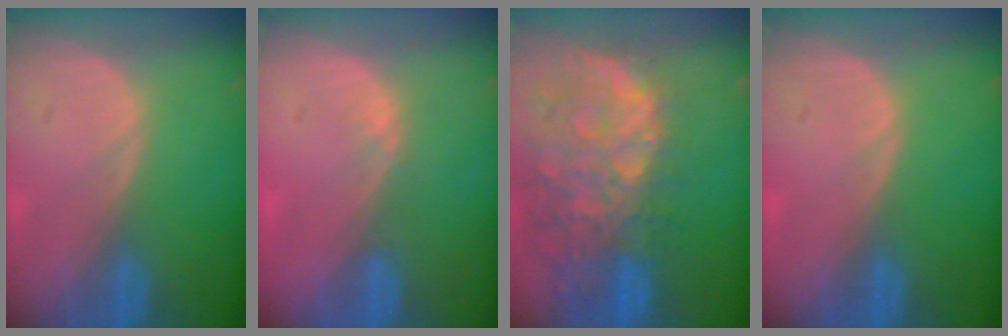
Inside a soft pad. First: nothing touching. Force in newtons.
{"total": 1.0, "press": 0.8, "slide": 0.6}
{"total": 13.9, "press": 11.2, "slide": 8.3}
{"total": 0.0}